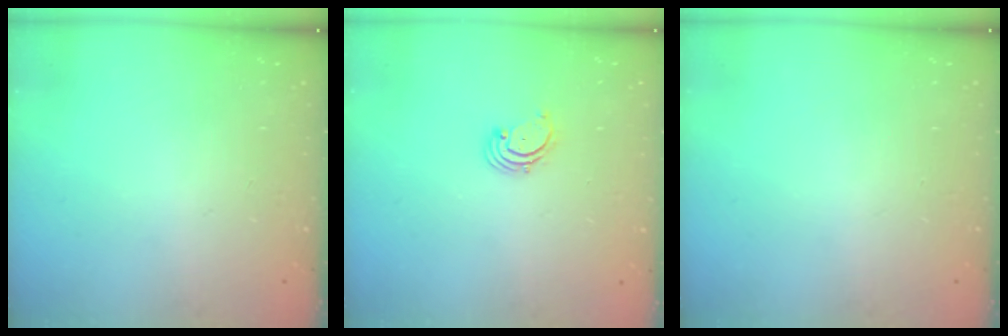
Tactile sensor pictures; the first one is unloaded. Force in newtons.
{"total": 1.7, "press": 1.6, "slide": 0.2}
{"total": 0.0}